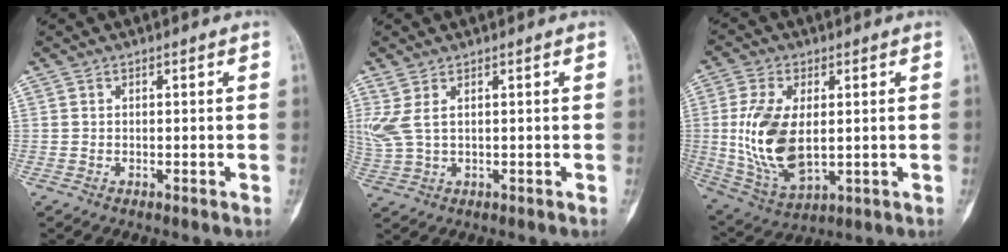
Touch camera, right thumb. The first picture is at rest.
{"total": 4.5, "force": [1.5, 1.7, 3.8], "torque": [-0.115, 0.006, 0.042]}
{"total": 14.5, "force": [0.4, 7.8, 12.3], "torque": [-0.249, -0.014, 0.020]}